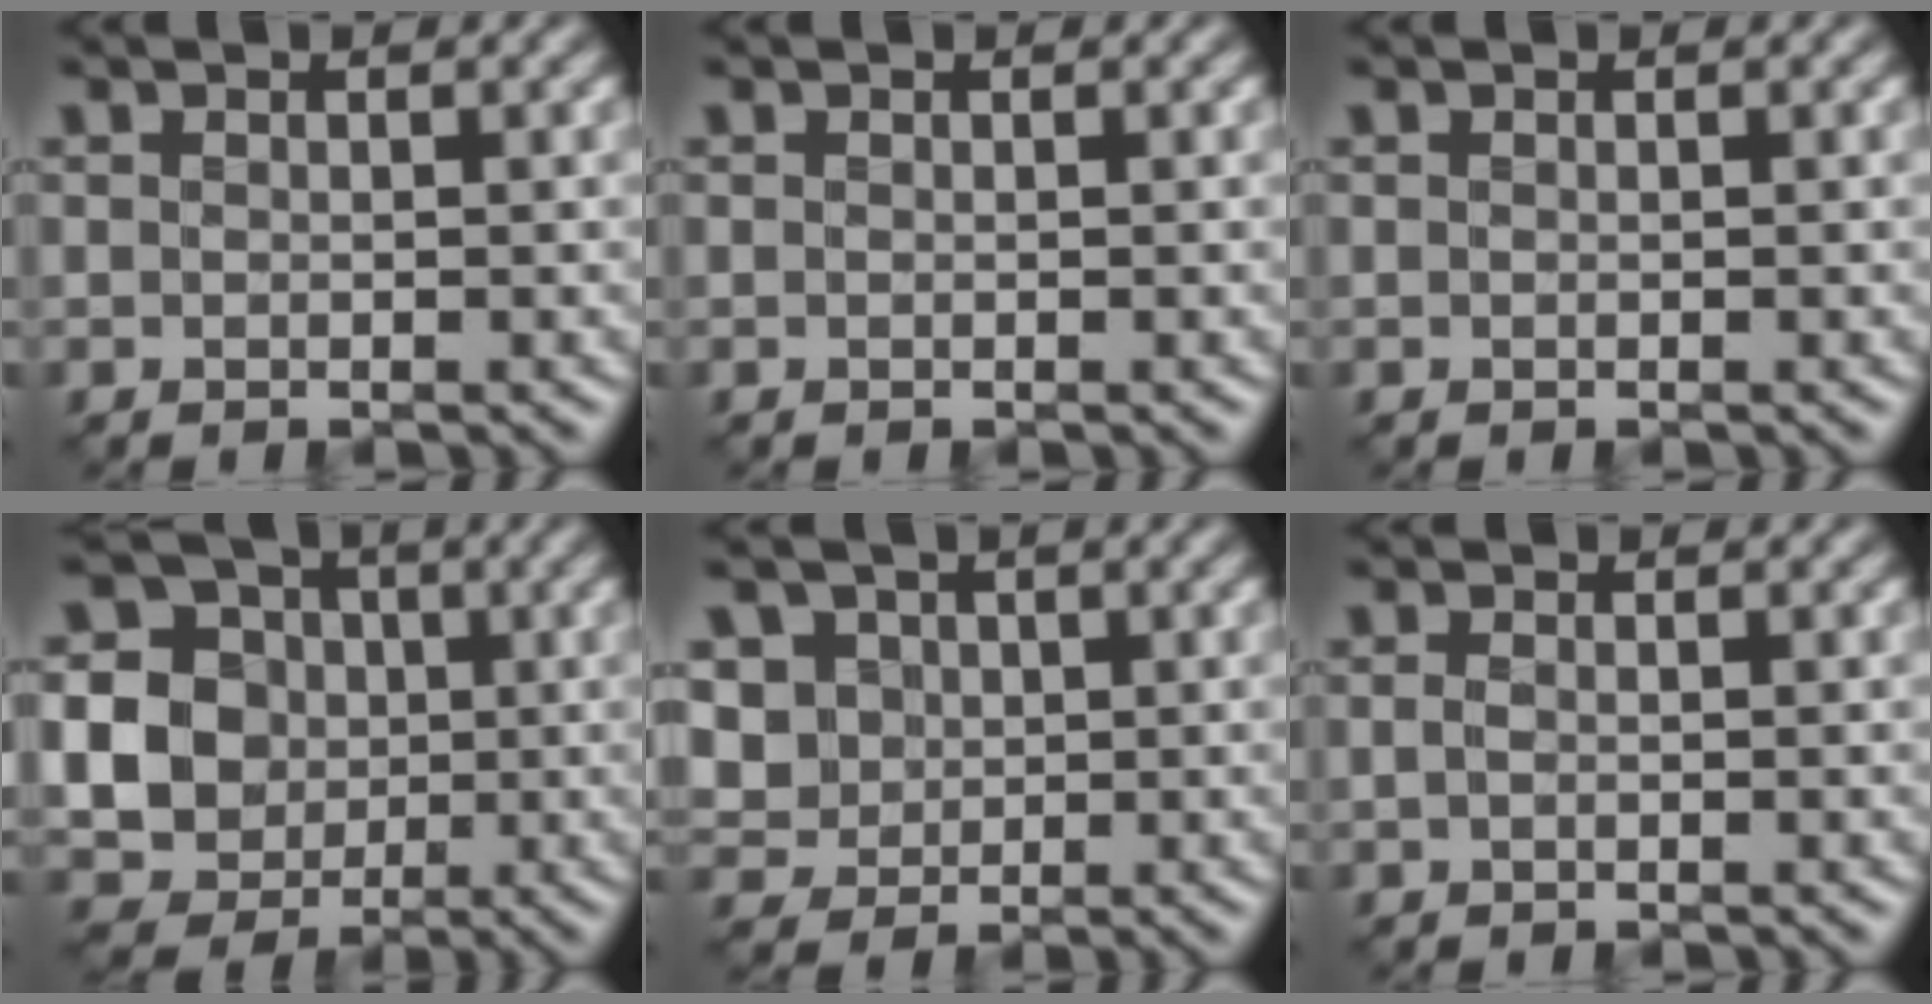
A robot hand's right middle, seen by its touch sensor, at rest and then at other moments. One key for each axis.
{"total": 0.0}
{"total": 0.0}
{"total": 12.7, "fx": 0.0, "fy": 11.8, "fz": 4.4, "tx": -0.127, "ty": 0.008, "tz": -0.019}
{"total": 5.2, "fx": 1.2, "fy": 4.6, "fz": 2.1, "tx": -0.062, "ty": 0.012, "tz": 0.020}
{"total": 0.5, "fx": -0.3, "fy": 0.3, "fz": 0.3, "tx": -0.011, "ty": 0.000, "tz": -0.005}